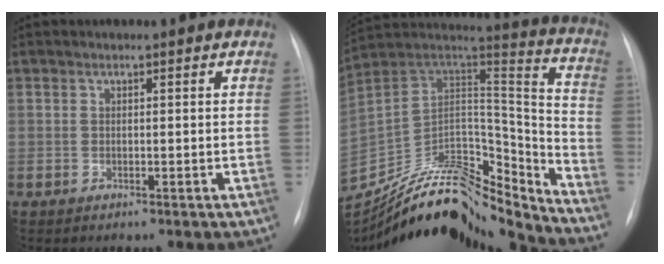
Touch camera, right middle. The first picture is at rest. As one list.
[{"total": 25.5, "force": [-23.0, 6.3, 9.0], "torque": [-0.179, 0.031, -0.370]}]